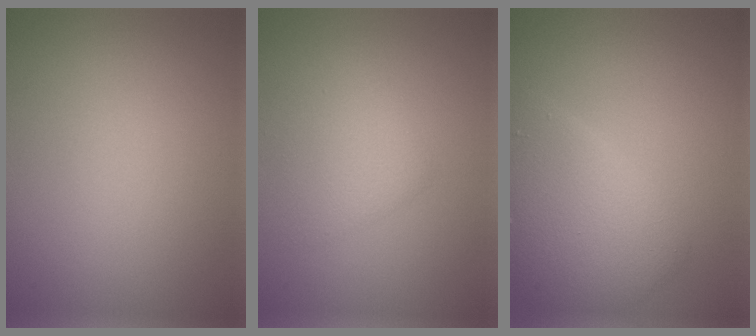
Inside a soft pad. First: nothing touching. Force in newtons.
{"total": 2.4, "press": 2.4, "slide": 0.1}
{"total": 4.8, "press": 4.8, "slide": 0.3}